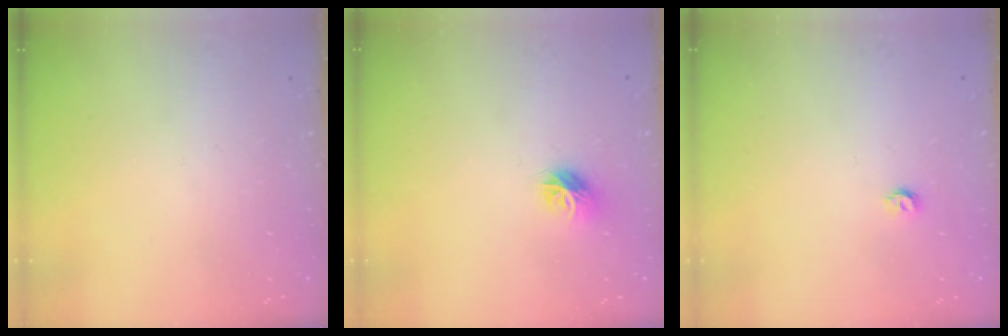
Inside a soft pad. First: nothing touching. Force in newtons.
{"total": 8.1, "press": 8.1, "slide": 0.2}
{"total": 3.5, "press": 3.5, "slide": 0.3}